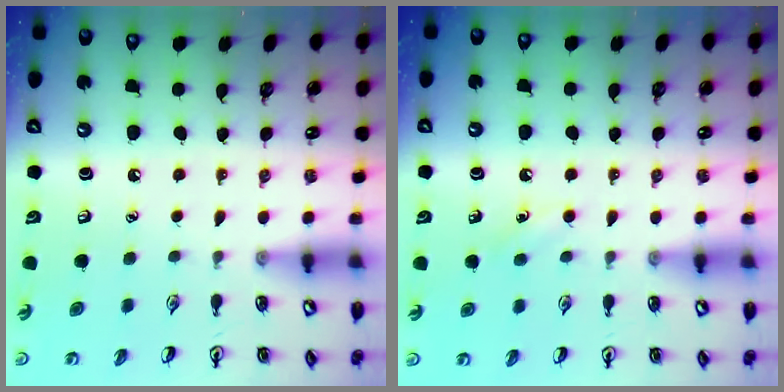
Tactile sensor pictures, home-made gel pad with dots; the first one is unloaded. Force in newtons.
{"total": 4.2, "press": 3.9, "slide": 1.4}